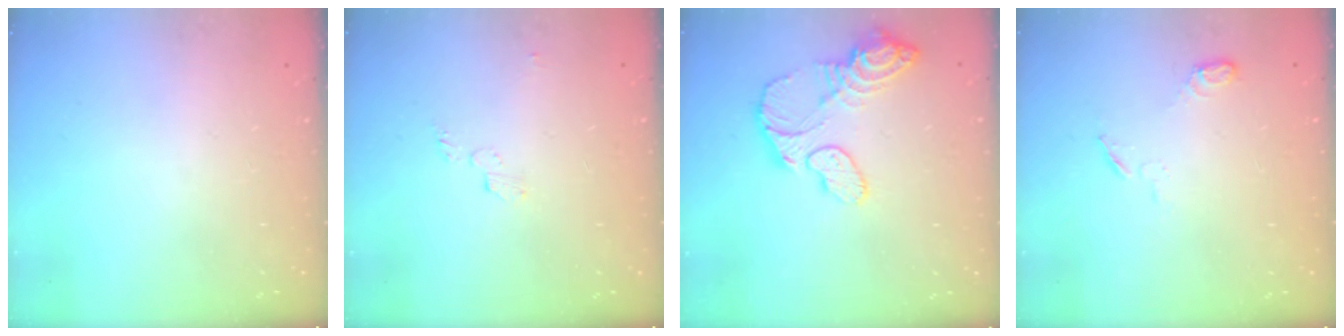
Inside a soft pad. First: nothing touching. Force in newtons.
{"total": 3.5, "press": 3.5, "slide": 0.3}
{"total": 12.2, "press": 12.2, "slide": 1.1}
{"total": 4.2, "press": 4.1, "slide": 0.8}